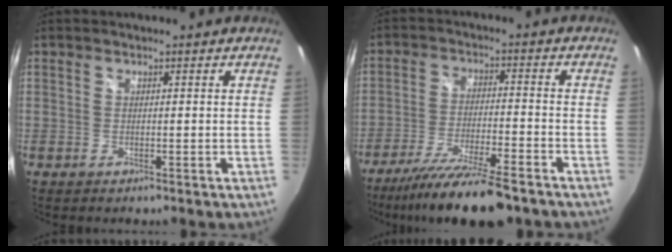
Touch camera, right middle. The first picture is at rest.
{"total": 14.1, "force": [-11.6, 1.5, 8.0], "torque": [-0.164, -0.025, -0.193]}